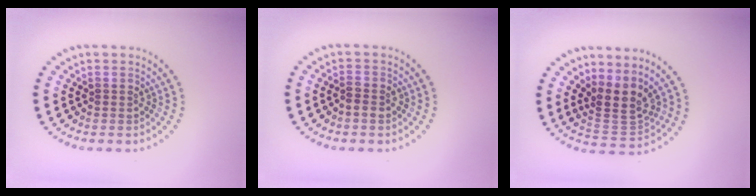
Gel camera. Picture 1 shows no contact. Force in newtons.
{"total": 1.4, "press": 1.3, "slide": 0.5}
{"total": 3.3, "press": 2.4, "slide": 2.2}